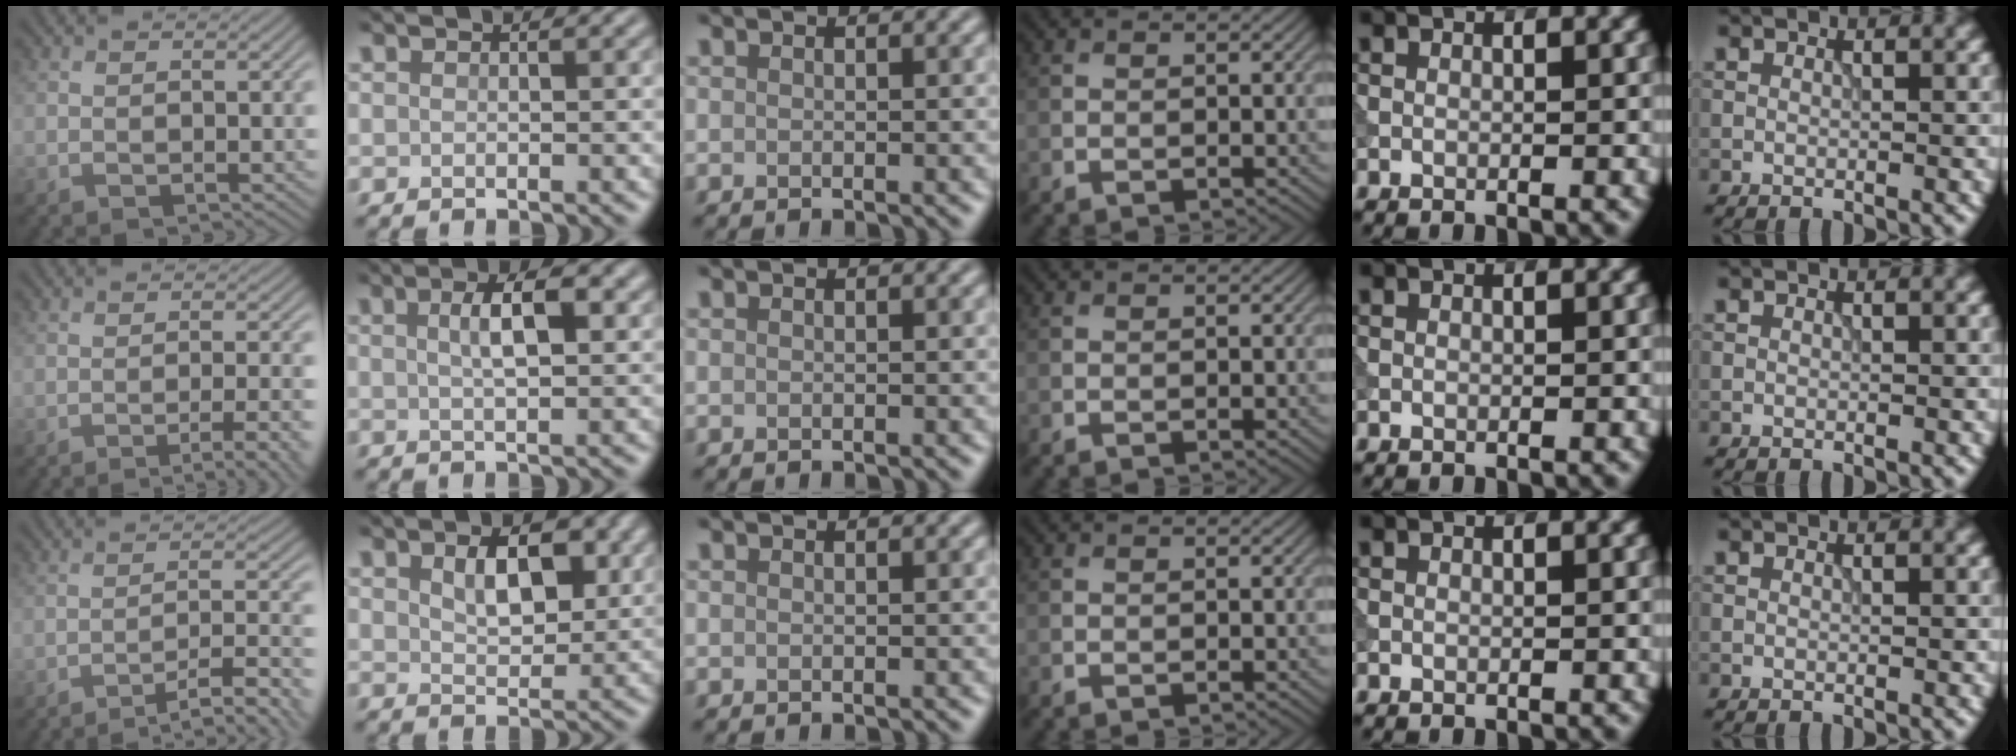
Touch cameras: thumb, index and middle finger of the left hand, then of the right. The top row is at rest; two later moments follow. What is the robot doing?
{"motion": "extract", "object": "tissue"}